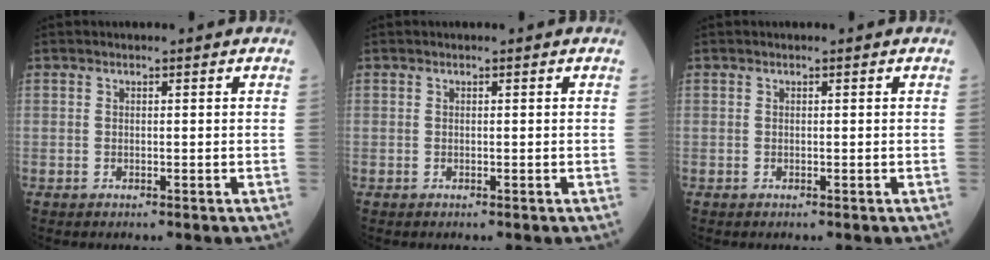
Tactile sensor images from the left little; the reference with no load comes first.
{"total": 0.0}
{"total": 0.0}